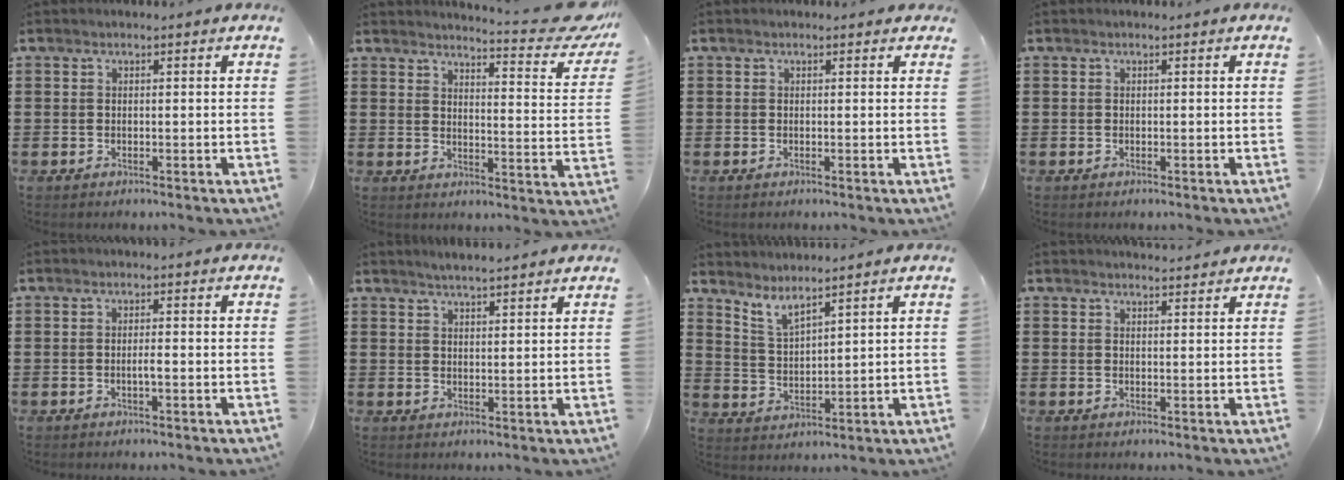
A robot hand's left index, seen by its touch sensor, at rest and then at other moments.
{"total": 6.0, "force": [5.4, -0.1, 2.6], "torque": [-0.041, -0.047, 0.087]}
{"total": 0.6, "force": [0.1, 0.5, 0.1], "torque": [-0.005, 0.005, 0.001]}
{"total": 0.0}
{"total": 1.4, "force": [-0.3, 0.1, 1.3], "torque": [-0.025, 0.000, -0.006]}
{"total": 2.6, "force": [2.6, -0.3, 0.5], "torque": [-0.016, -0.003, 0.048]}
{"total": 4.1, "force": [3.7, 0.3, 1.8], "torque": [-0.045, -0.014, 0.066]}
{"total": 1.7, "force": [1.7, 0.1, 0.1], "torque": [-0.007, 0.001, 0.034]}